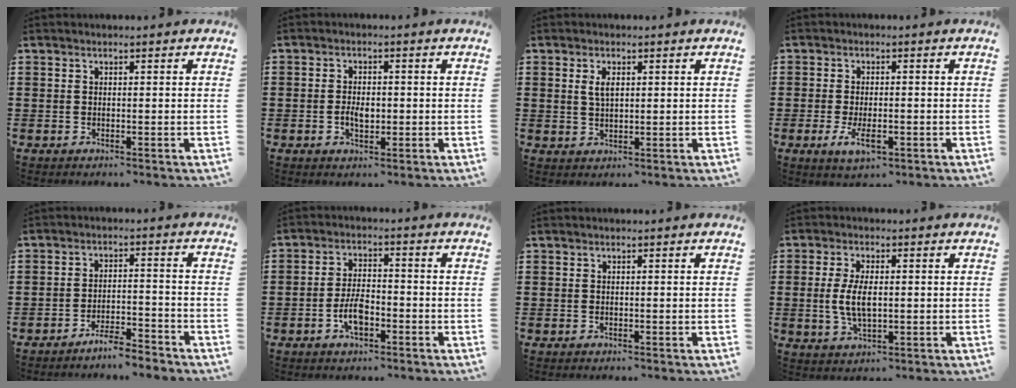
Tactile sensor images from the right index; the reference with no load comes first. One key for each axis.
{"total": 2.8, "fx": -0.5, "fy": 1.5, "fz": 2.3, "tx": -0.035, "ty": -0.002, "tz": -0.009}
{"total": 2.6, "fx": 0.8, "fy": 1.1, "fz": 2.1, "tx": -0.045, "ty": 0.006, "tz": 0.013}
{"total": 3.9, "fx": -1.4, "fy": 1.7, "fz": 3.2, "tx": -0.069, "ty": -0.003, "tz": -0.028}
{"total": 4.1, "fx": -4.0, "fy": 0.0, "fz": 0.9, "tx": -0.017, "ty": 0.005, "tz": -0.079}
{"total": 5.1, "fx": -2.1, "fy": 2.2, "fz": 4.1, "tx": -0.097, "ty": -0.003, "tz": -0.043}
{"total": 0.0}
{"total": 5.6, "fx": 0.0, "fy": 2.4, "fz": 5.0, "tx": -0.110, "ty": 0.001, "tz": -0.005}